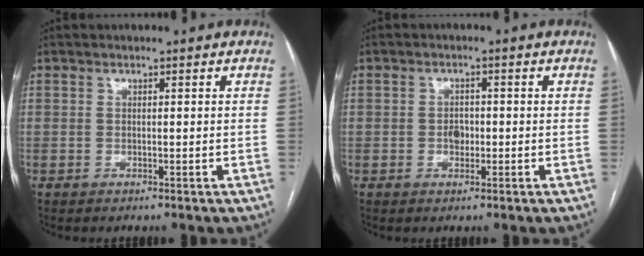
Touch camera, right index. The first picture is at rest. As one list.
[{"total": 1.9, "force": [-0.3, 1.4, 1.3], "torque": [-0.014, 0.006, -0.001]}]